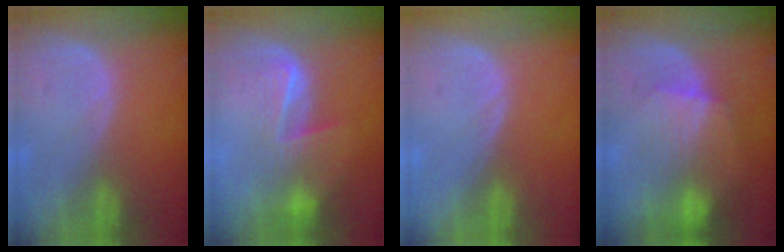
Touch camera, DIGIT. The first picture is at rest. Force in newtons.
{"total": 6.8, "press": 6.3, "slide": 2.4}
{"total": 0.0}
{"total": 8.4, "press": 8.0, "slide": 2.7}